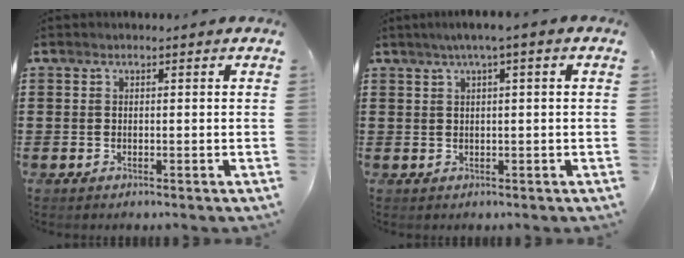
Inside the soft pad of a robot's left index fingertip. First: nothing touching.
{"total": 2.0, "force": [0.5, -0.1, 1.9], "torque": [-0.036, -0.002, 0.009]}